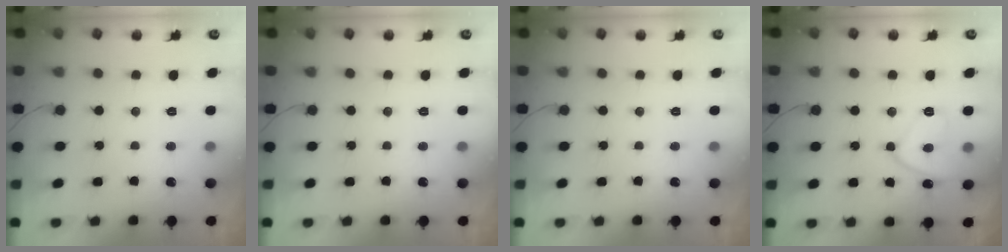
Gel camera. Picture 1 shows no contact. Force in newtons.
{"total": 0.0}
{"total": 0.0}
{"total": 9.6, "press": 9.5, "slide": 0.9}